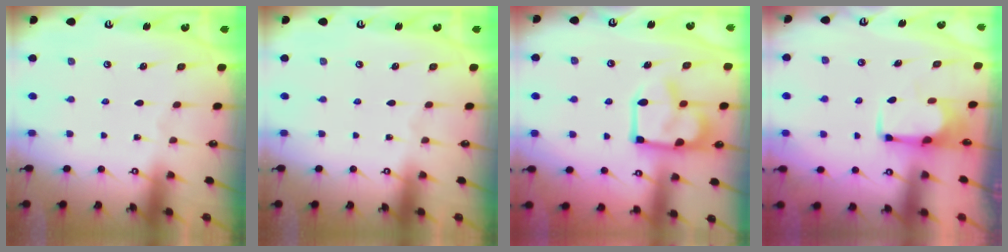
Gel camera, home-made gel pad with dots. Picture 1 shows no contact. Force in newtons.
{"total": 0.0}
{"total": 10.5, "press": 10.4, "slide": 1.5}
{"total": 1.6, "press": 1.5, "slide": 0.6}